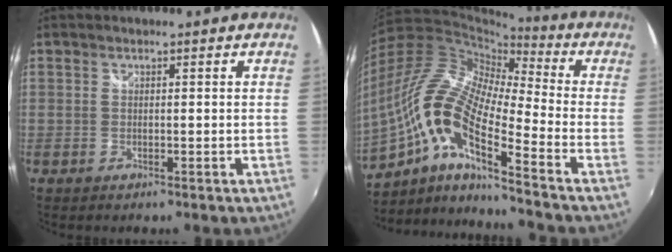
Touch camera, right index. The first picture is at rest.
{"total": 18.6, "force": [-8.2, 4.4, 16.1], "torque": [-0.282, -0.020, -0.180]}